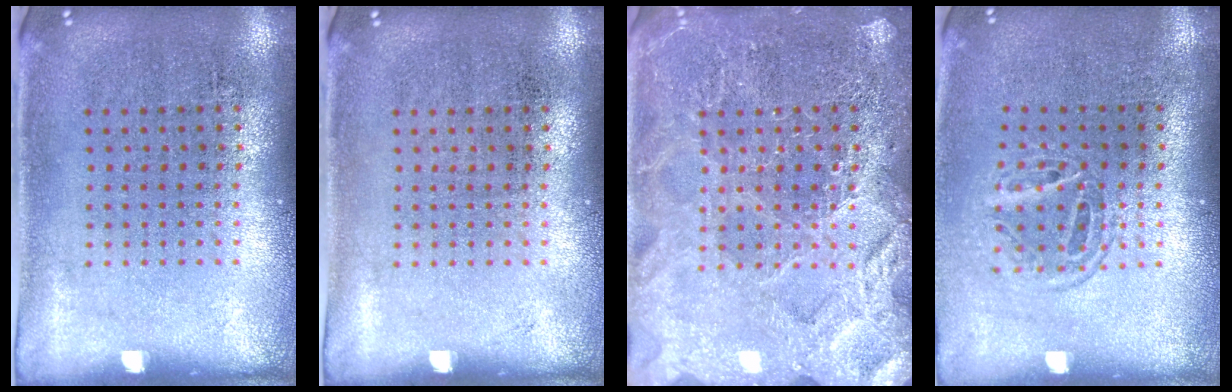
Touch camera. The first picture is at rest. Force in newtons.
{"total": 0.0}
{"total": 3.6, "press": 3.6, "slide": 0.4}
{"total": 1.6, "press": 1.2, "slide": 1.0}